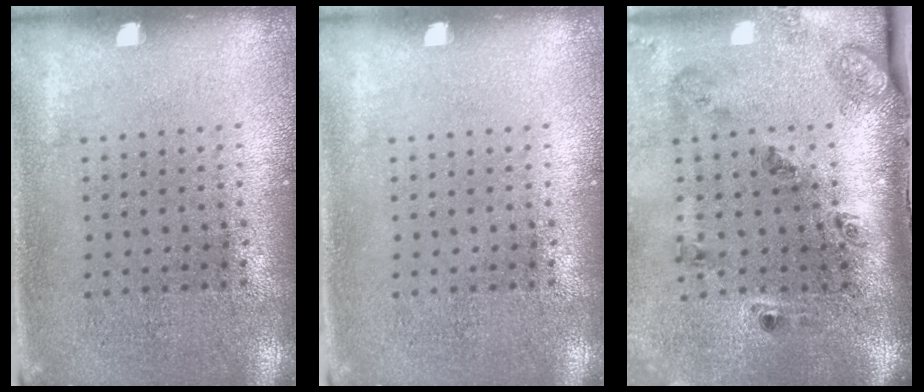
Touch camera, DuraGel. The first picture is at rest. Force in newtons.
{"total": 0.0}
{"total": 2.4, "press": 1.7, "slide": 1.8}